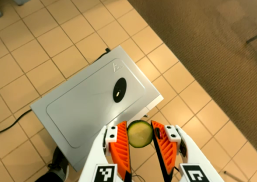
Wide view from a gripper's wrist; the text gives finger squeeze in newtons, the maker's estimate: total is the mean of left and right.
{"total": 8.6, "left": 8.6, "right": 8.6}